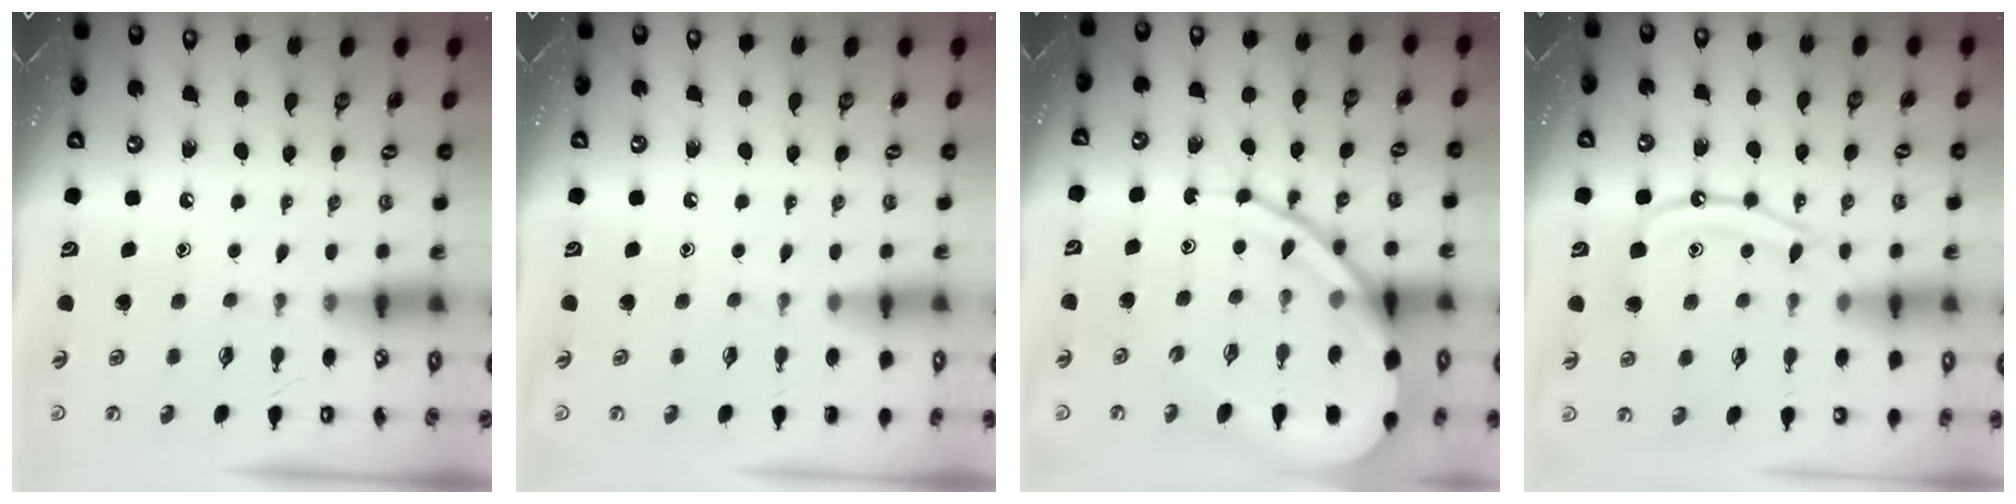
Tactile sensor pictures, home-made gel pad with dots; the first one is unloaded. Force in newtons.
{"total": 0.0}
{"total": 18.7, "press": 18.6, "slide": 2.1}
{"total": 12.3, "press": 12.3, "slide": 1.1}